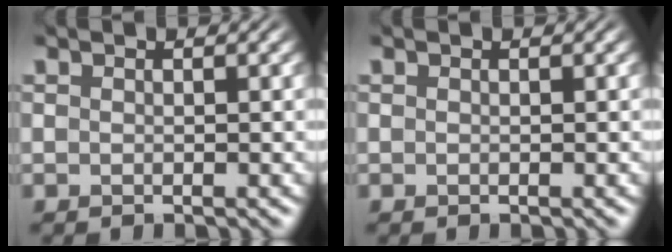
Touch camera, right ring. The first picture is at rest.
{"total": 0.0}